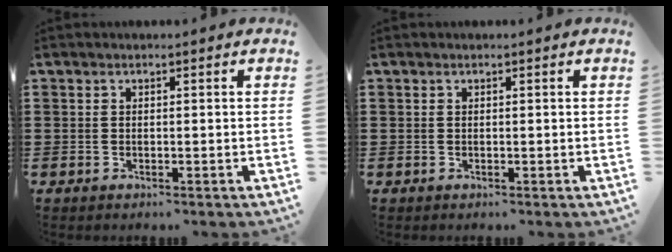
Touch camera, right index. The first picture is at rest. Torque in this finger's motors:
{"motor_torque": [-0.02, 0.02, 0.00, 0.00]}